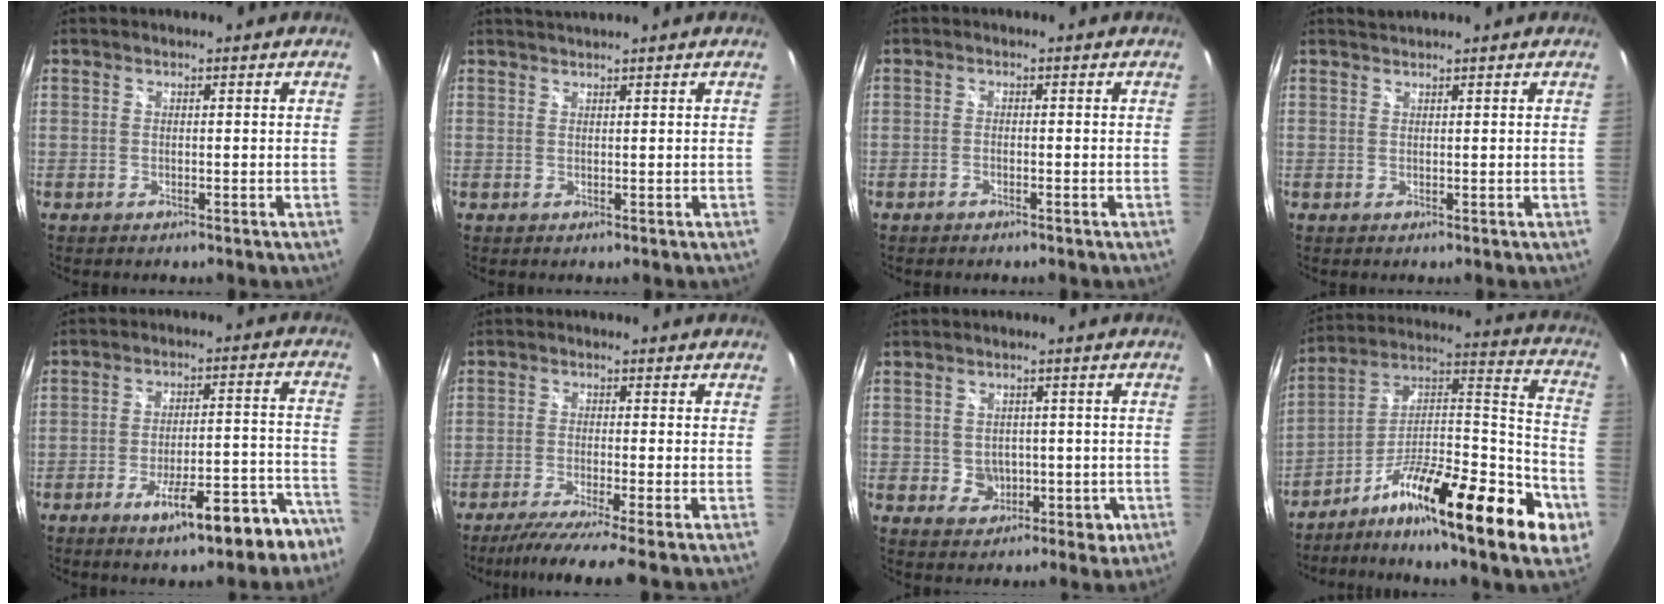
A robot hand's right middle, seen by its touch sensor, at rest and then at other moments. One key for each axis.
{"total": 1.8, "fx": 1.7, "fy": -0.6, "fz": 0.4, "tx": -0.007, "ty": -0.002, "tz": 0.029}
{"total": 0.7, "fx": -0.6, "fy": 0.1, "fz": 0.3, "tx": -0.009, "ty": 0.000, "tz": -0.015}
{"total": 0.8, "fx": 0.8, "fy": -0.2, "fz": -0.1, "tx": 0.003, "ty": 0.001, "tz": 0.016}
{"total": 14.1, "fx": -10.1, "fy": 3.0, "fz": 9.4, "tx": -0.134, "ty": 0.006, "tz": -0.134}
{"total": 6.5, "fx": -5.1, "fy": -1.3, "fz": 3.7, "tx": -0.085, "ty": -0.024, "tz": -0.089}
{"total": 6.0, "fx": -0.7, "fy": 5.4, "fz": 2.6, "tx": -0.048, "ty": 0.002, "tz": 0.004}
{"total": 25.7, "fx": -12.9, "fy": 5.5, "fz": 21.6, "tx": -0.292, "ty": 0.009, "tz": -0.213}